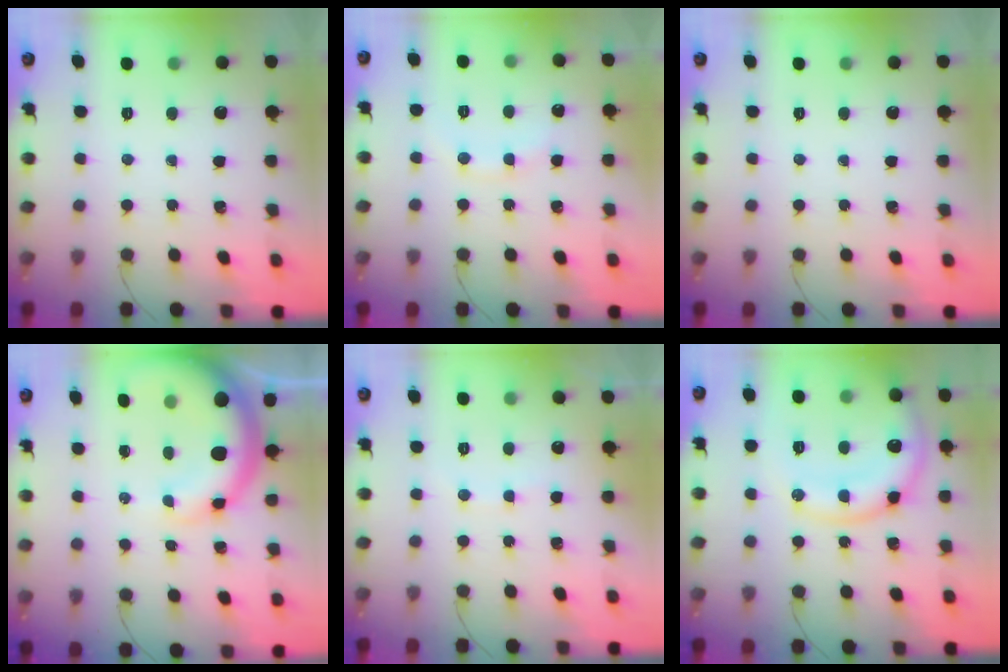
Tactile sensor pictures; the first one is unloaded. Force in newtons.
{"total": 7.8, "press": 7.7, "slide": 1.5}
{"total": 0.0}
{"total": 10.0, "press": 9.6, "slide": 2.7}
{"total": 5.6, "press": 5.5, "slide": 0.8}
{"total": 15.1, "press": 15.0, "slide": 2.0}